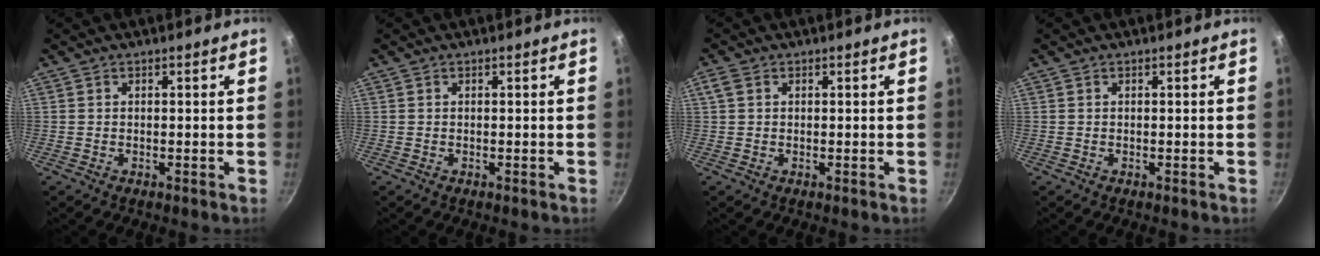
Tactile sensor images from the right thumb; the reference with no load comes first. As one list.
[{"total": 0.0}, {"total": 2.0, "force": [0.7, 1.4, 1.2], "torque": [-0.025, 0.005, 0.015]}, {"total": 0.0}]